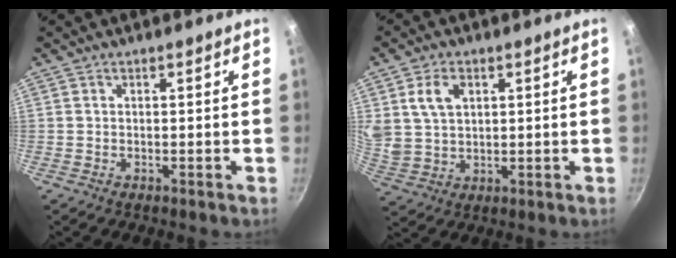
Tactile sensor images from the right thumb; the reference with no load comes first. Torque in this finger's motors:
{"motor_torque": [0.93, 1.92, 0.85, 0.56, 0.10]}